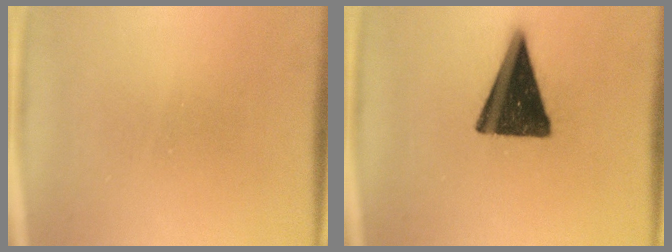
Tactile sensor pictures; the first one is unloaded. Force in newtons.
{"total": 16.6}